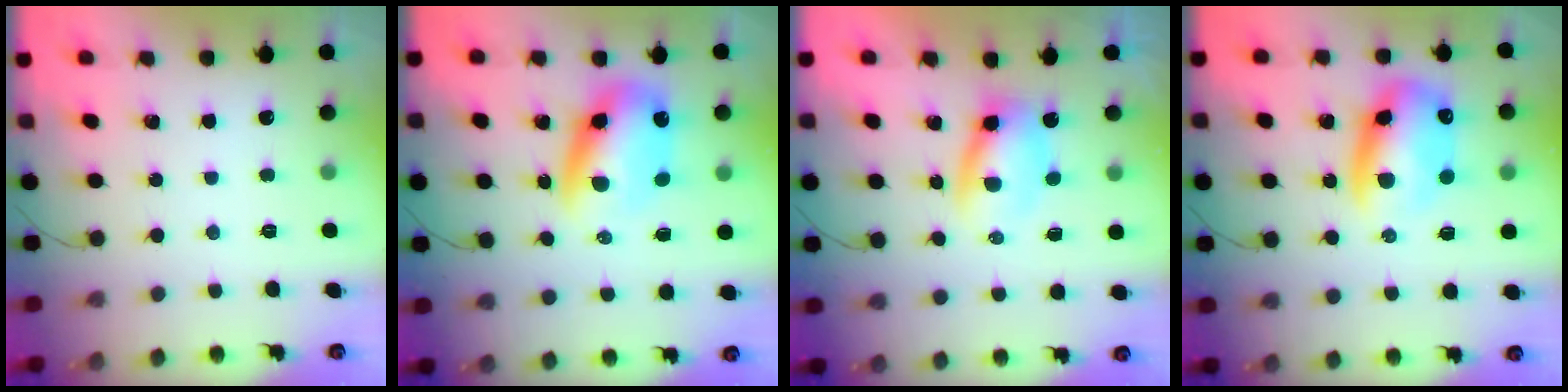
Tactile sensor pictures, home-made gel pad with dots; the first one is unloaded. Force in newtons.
{"total": 9.6, "press": 9.3, "slide": 2.1}
{"total": 5.2, "press": 5.1, "slide": 1.1}
{"total": 12.4, "press": 11.9, "slide": 3.2}